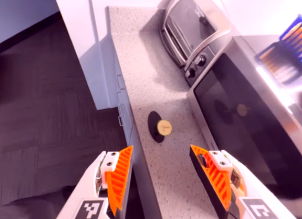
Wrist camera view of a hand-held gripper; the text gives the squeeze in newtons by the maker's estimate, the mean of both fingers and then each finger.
{"total": 0.0}